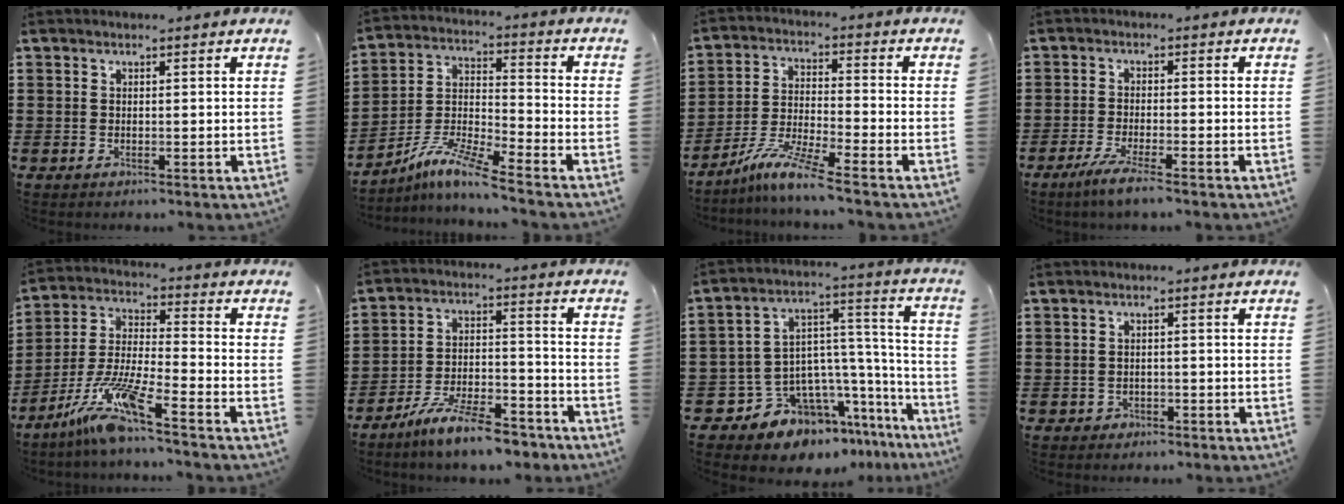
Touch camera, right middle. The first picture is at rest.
{"total": 8.3, "force": [-7.1, 0.1, 4.2], "torque": [-0.098, -0.008, -0.144]}
{"total": 7.4, "force": [-6.2, -0.3, 4.0], "torque": [-0.089, -0.015, -0.123]}
{"total": 3.6, "force": [-2.5, -0.2, 2.6], "torque": [-0.056, -0.011, -0.048]}
{"total": 10.2, "force": [-7.7, 0.3, 6.6], "torque": [-0.155, -0.016, -0.159]}
{"total": 9.0, "force": [-7.8, 0.5, 4.5], "torque": [-0.089, 0.005, -0.151]}
{"total": 9.8, "force": [-7.5, 5.6, 2.7], "torque": [-0.086, -0.007, -0.144]}
{"total": 1.1, "force": [-0.9, 0.7, 0.1], "torque": [-0.005, 0.002, -0.022]}